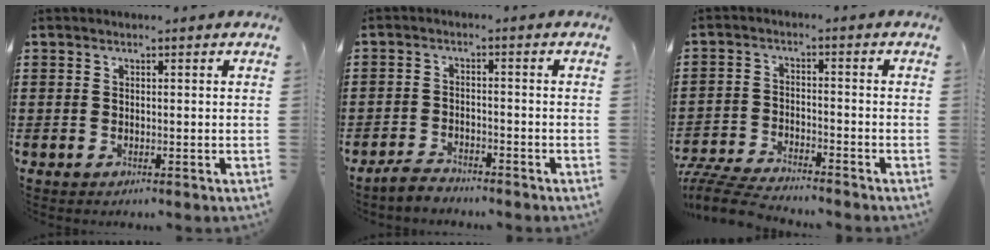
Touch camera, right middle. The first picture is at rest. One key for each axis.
{"total": 2.7, "fx": -2.6, "fy": 0.4, "fz": 0.4, "tx": -0.020, "ty": 0.001, "tz": -0.056}
{"total": 6.5, "fx": -6.2, "fy": 0.5, "fz": 1.8, "tx": -0.049, "ty": -0.003, "tz": -0.124}